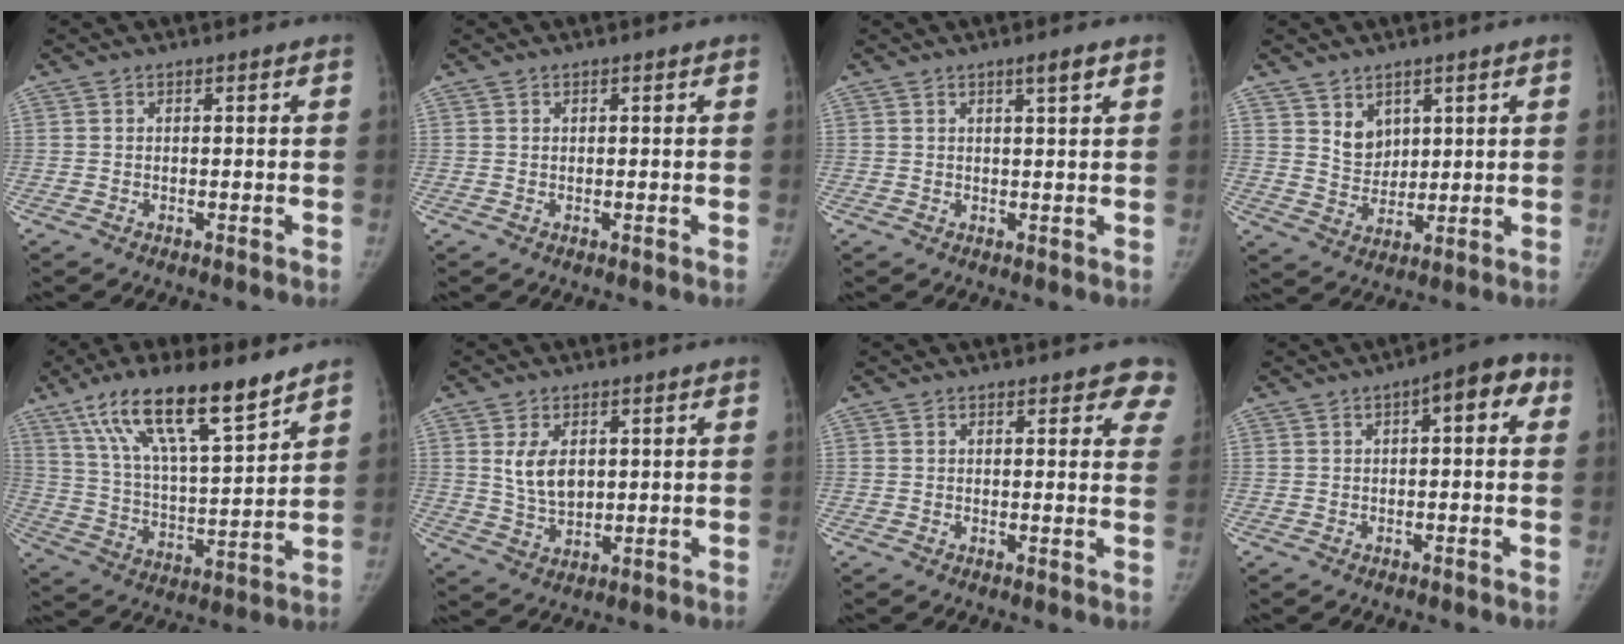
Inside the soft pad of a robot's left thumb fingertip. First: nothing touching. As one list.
[{"total": 0.0}, {"total": 2.5, "force": [1.5, 0.1, 2.0], "torque": [-0.028, -0.009, 0.024]}, {"total": 5.5, "force": [3.0, 4.1, 2.1], "torque": [-0.007, -0.026, 0.063]}, {"total": 19.3, "force": [13.0, 5.0, 13.4], "torque": [-0.214, -0.047, 0.237]}, {"total": 6.7, "force": [1.8, 4.3, 4.8], "torque": [-0.067, -0.013, 0.044]}, {"total": 7.3, "force": [6.0, 2.9, 3.1], "torque": [0.012, -0.022, 0.046]}, {"total": 6.6, "force": [1.7, 2.7, 5.7], "torque": [-0.053, 0.024, 0.009]}]